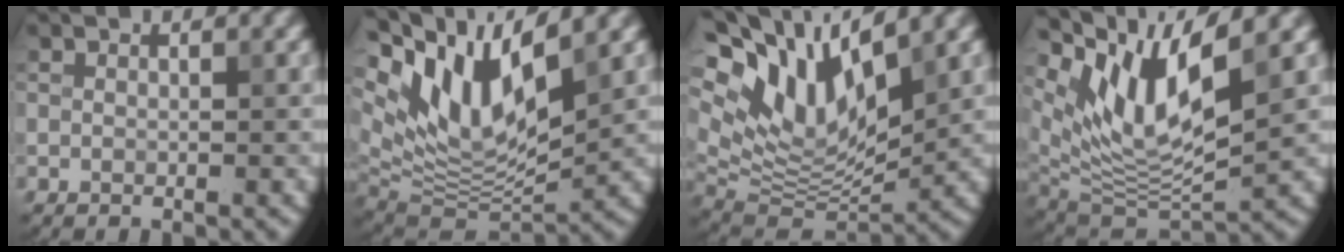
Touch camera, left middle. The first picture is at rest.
{"total": 11.3, "force": [5.7, 4.5, 8.7], "torque": [-0.161, -0.002, 0.113]}
{"total": 11.6, "force": [6.0, 5.1, 8.5], "torque": [-0.172, 0.011, 0.110]}
{"total": 9.2, "force": [4.9, 3.0, 7.2], "torque": [-0.144, -0.010, 0.097]}